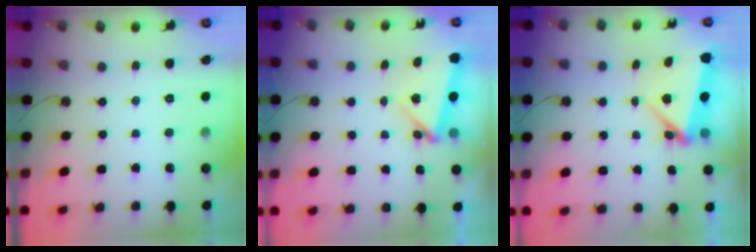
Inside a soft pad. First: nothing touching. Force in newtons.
{"total": 5.5, "press": 5.4, "slide": 1.1}
{"total": 8.1, "press": 4.9, "slide": 6.4}